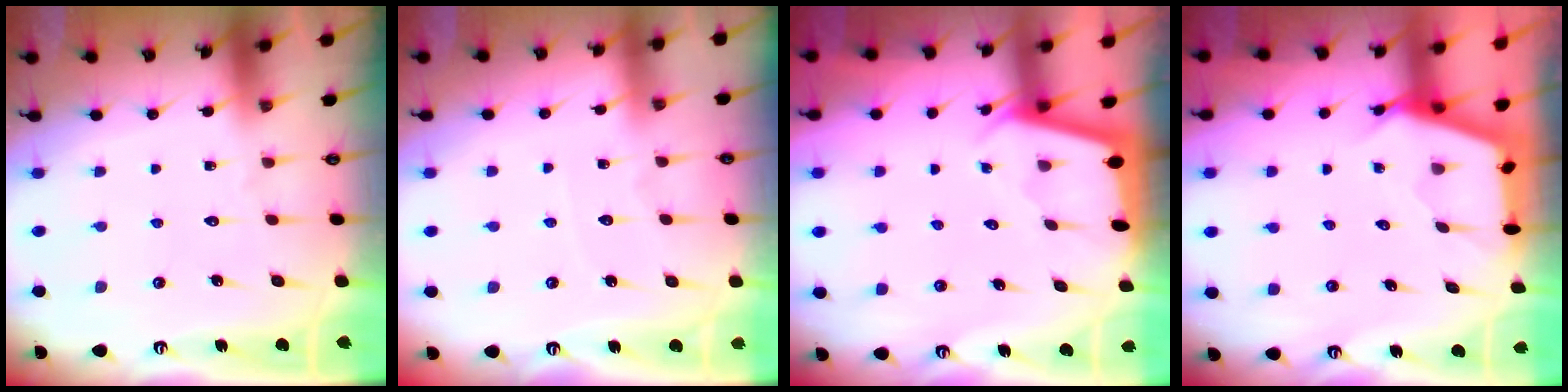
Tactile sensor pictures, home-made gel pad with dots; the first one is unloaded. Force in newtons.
{"total": 2.7, "press": 2.7, "slide": 0.2}
{"total": 2.2, "press": 2.2, "slide": 0.2}
{"total": 2.7, "press": 2.7, "slide": 0.3}